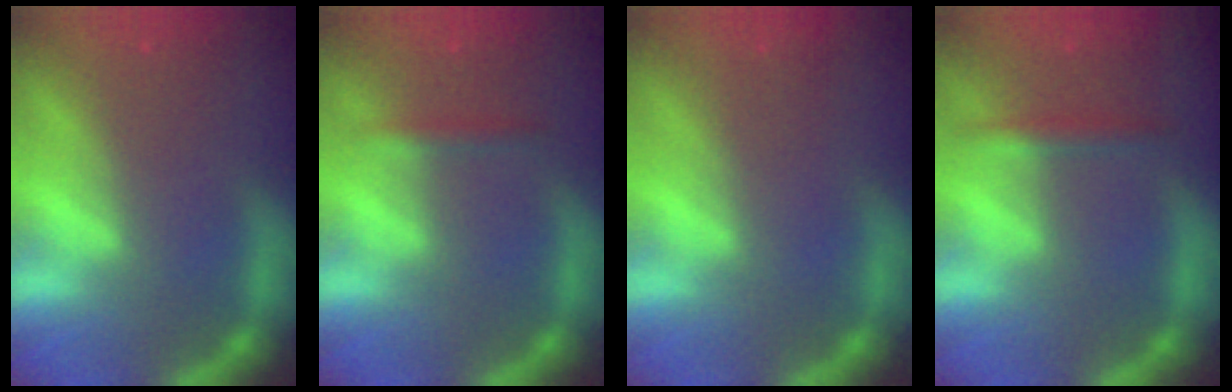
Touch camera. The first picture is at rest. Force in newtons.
{"total": 1.4}
{"total": 0.0}
{"total": 1.9}